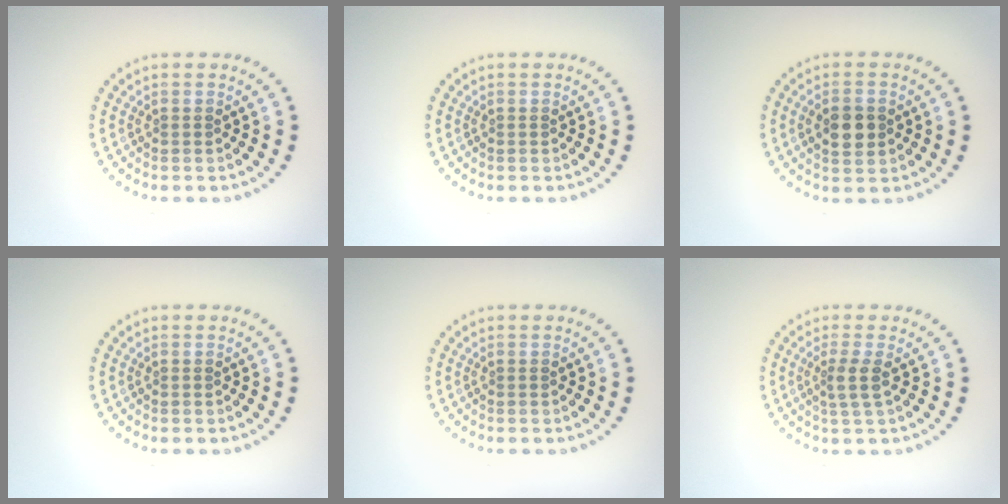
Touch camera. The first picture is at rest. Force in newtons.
{"total": 0.0}
{"total": 3.2, "press": 3.2, "slide": 0.2}
{"total": 0.0}
{"total": 0.0}
{"total": 1.8, "press": 1.5, "slide": 1.0}